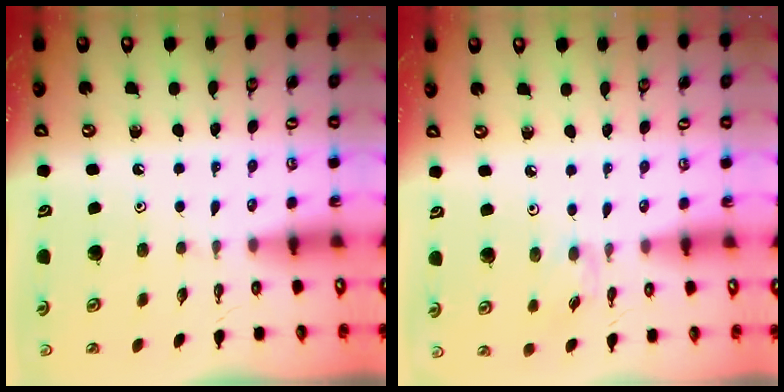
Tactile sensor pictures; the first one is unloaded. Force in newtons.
{"total": 2.9, "press": 2.8, "slide": 0.5}